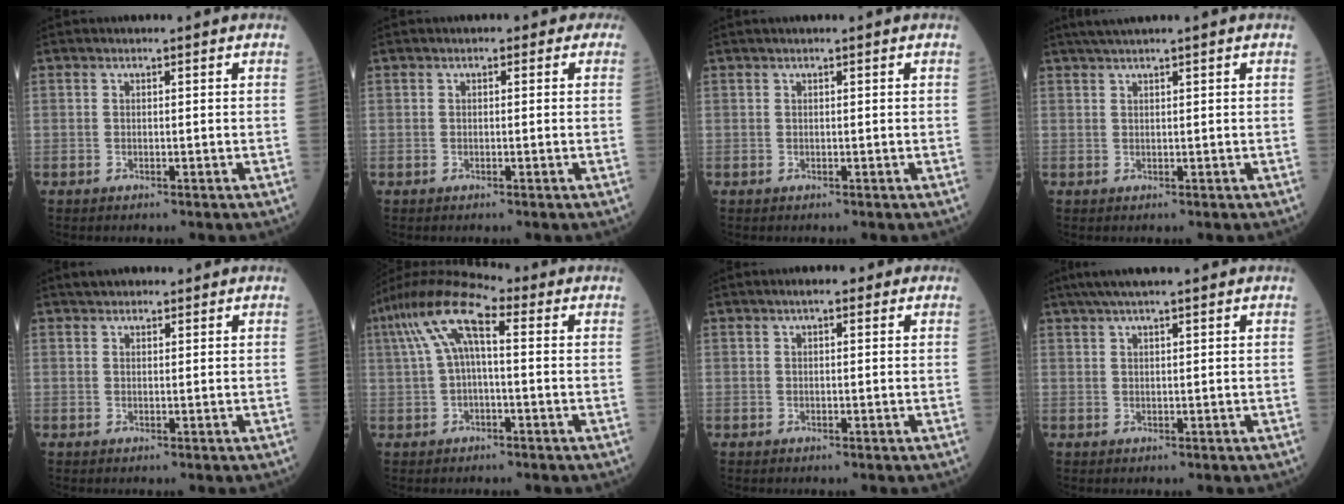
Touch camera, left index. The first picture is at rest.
{"total": 1.0, "force": [0.2, 0.8, 0.6], "torque": [-0.001, 0.006, -0.006]}
{"total": 0.0}
{"total": 2.6, "force": [2.0, -0.7, 1.6], "torque": [-0.033, 0.014, 0.042]}
{"total": 2.7, "force": [2.3, 1.1, 1.0], "torque": [-0.014, 0.024, 0.033]}
{"total": 10.0, "force": [2.4, 2.7, 9.3], "torque": [-0.192, 0.047, 0.039]}
{"total": 2.1, "force": [1.1, 0.8, 1.6], "torque": [-0.027, 0.014, 0.012]}
{"total": 6.9, "force": [5.4, 0.0, 4.2], "torque": [-0.066, 0.037, 0.088]}